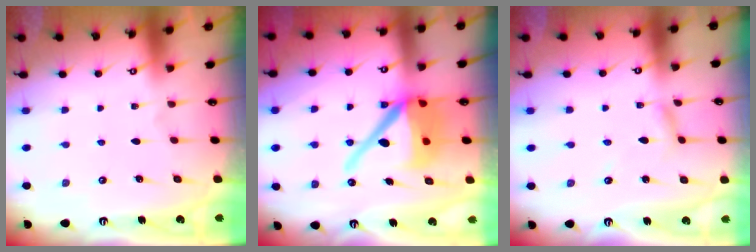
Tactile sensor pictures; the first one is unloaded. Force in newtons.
{"total": 15.3, "press": 15.1, "slide": 2.2}
{"total": 2.9, "press": 2.9, "slide": 0.2}